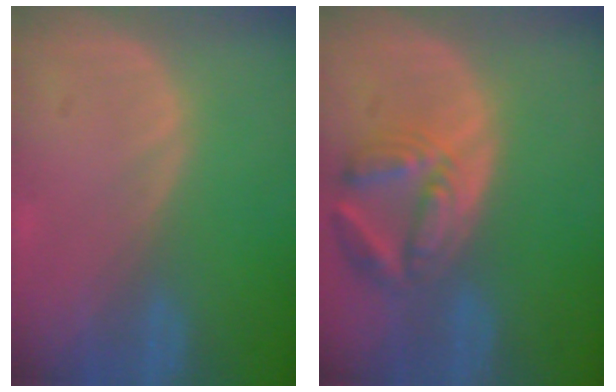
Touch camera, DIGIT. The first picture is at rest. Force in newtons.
{"total": 7.6, "press": 6.8, "slide": 3.4}